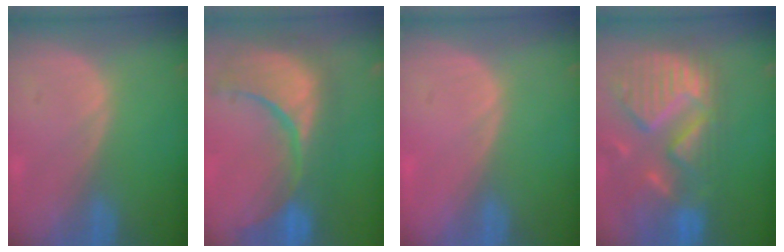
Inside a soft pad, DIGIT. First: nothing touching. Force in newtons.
{"total": 13.6, "press": 11.8, "slide": 6.8}
{"total": 0.6, "press": 0.0, "slide": 0.6}
{"total": 13.7, "press": 11.6, "slide": 7.4}